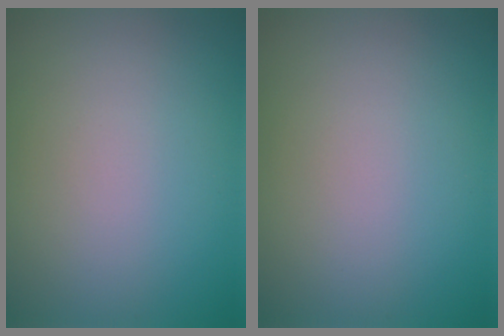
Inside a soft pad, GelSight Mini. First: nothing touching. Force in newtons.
{"total": 0.0}